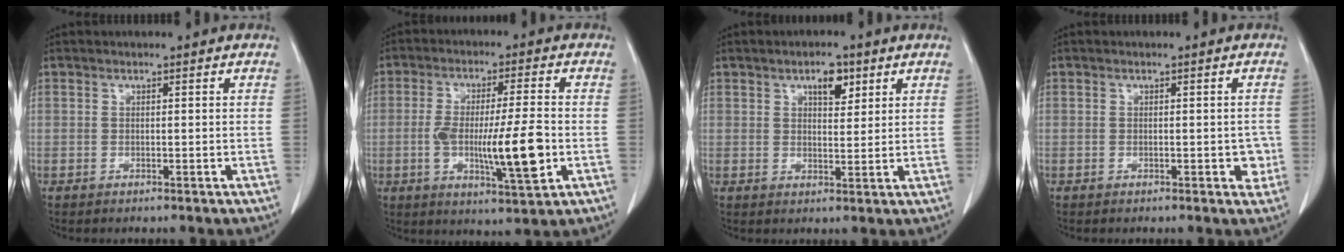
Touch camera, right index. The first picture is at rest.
{"total": 12.0, "force": [-2.3, 1.3, 11.7], "torque": [-0.205, -0.008, -0.036]}
{"total": 4.1, "force": [2.2, 1.8, 2.9], "torque": [-0.046, 0.000, 0.035]}
{"total": 2.6, "force": [-0.5, 1.3, 2.2], "torque": [-0.017, 0.001, -0.005]}